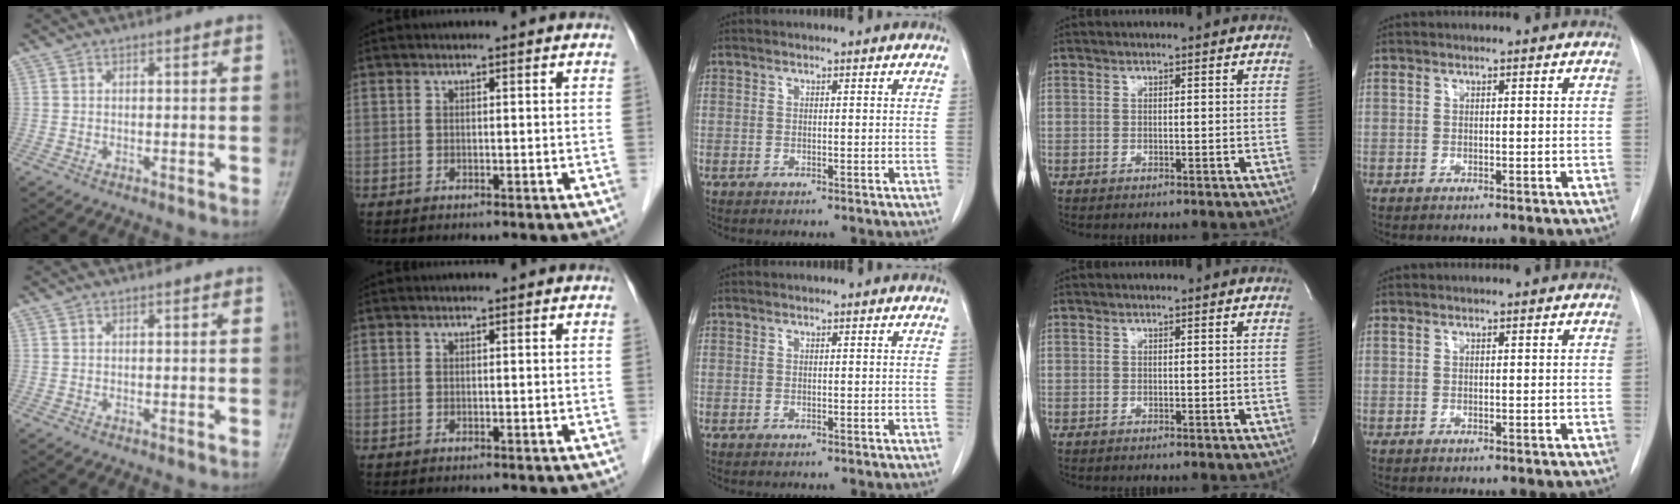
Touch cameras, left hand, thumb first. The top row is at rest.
{}